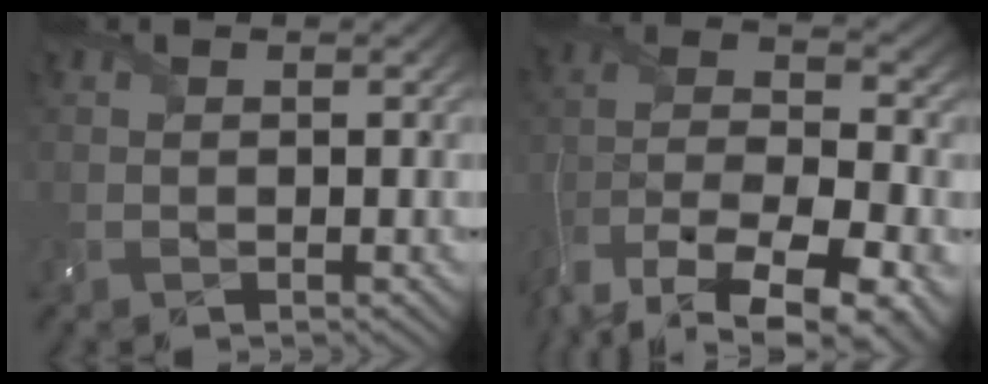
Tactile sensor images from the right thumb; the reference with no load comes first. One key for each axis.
{"total": 14.2, "fx": -9.1, "fy": 6.3, "fz": 8.9, "tx": -0.201, "ty": -0.031, "tz": -0.132}